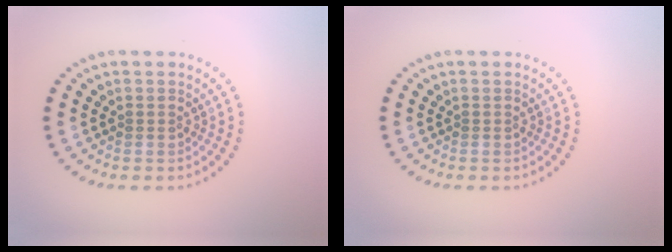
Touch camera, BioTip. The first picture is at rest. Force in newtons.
{"total": 0.0}